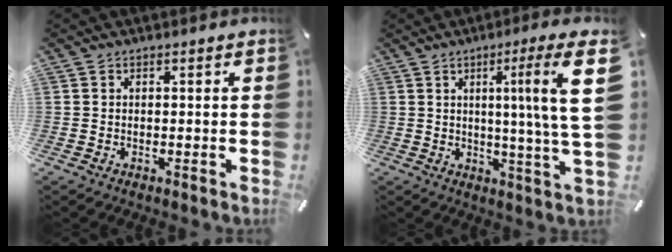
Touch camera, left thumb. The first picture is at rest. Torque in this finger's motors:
{"motor_torque": [-0.09, 0.36, 0.19, 0.16, 0.16]}